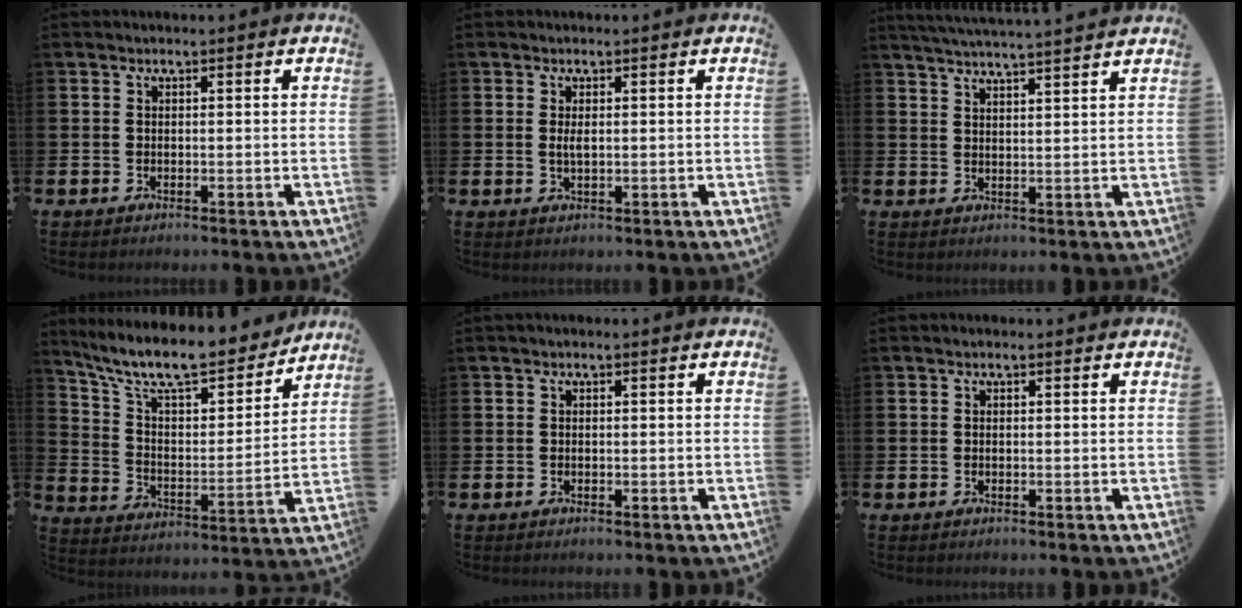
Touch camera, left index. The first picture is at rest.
{"total": 1.4, "force": [0.3, 0.5, 1.3], "torque": [-0.024, 0.001, 0.004]}
{"total": 4.3, "force": [4.2, -0.8, 0.5], "torque": [-0.017, -0.026, 0.074]}
{"total": 11.5, "force": [10.2, 2.8, 4.7], "torque": [-0.123, -0.067, 0.175]}
{"total": 0.0}
{"total": 0.0}